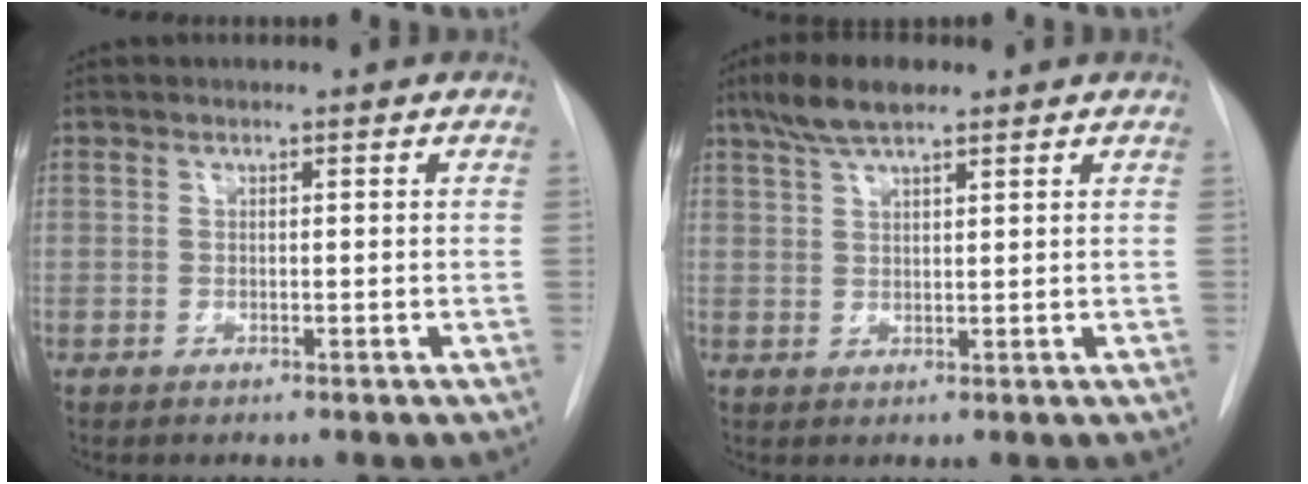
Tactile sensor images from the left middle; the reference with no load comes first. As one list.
[{"total": 5.8, "force": [4.2, 1.2, 3.8], "torque": [-0.081, 0.015, 0.078]}]